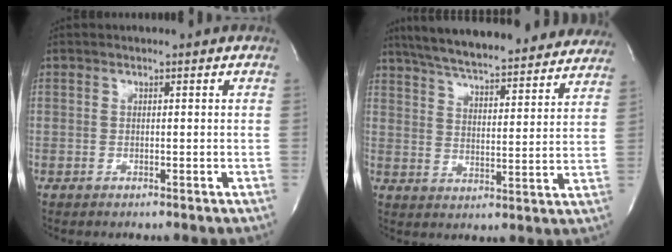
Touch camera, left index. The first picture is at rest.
{"total": 28.2, "force": [25.2, 4.8, 11.6], "torque": [-0.193, -0.017, 0.325]}